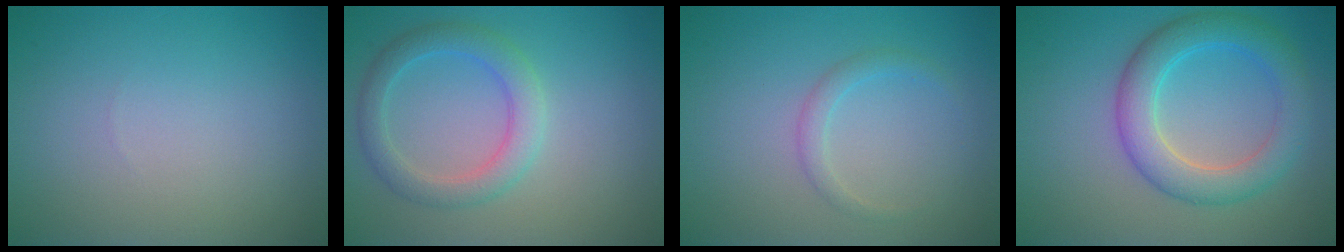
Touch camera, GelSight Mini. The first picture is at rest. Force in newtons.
{"total": 3.3, "press": 3.3, "slide": 0.1}
{"total": 1.4, "press": 1.4, "slide": 0.0}
{"total": 5.2, "press": 5.2, "slide": 0.2}